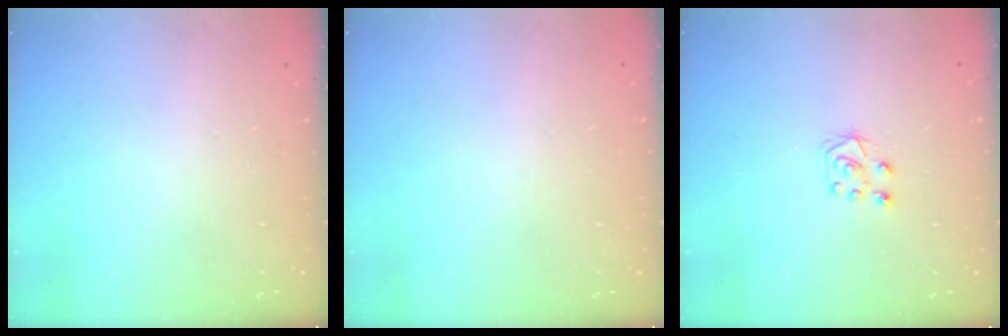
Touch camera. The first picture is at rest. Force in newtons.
{"total": 0.0}
{"total": 6.4, "press": 6.4, "slide": 0.6}